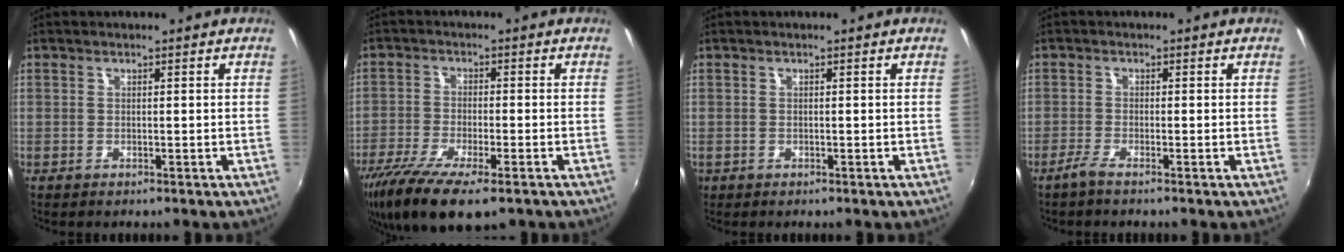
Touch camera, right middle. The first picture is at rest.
{"total": 13.2, "force": [-8.9, 3.8, 9.1], "torque": [-0.195, -0.049, -0.159]}
{"total": 1.1, "force": [-0.5, 0.9, 0.3], "torque": [-0.008, -0.004, -0.006]}
{"total": 2.0, "force": [-1.6, -0.1, 1.1], "torque": [-0.034, -0.004, -0.035]}